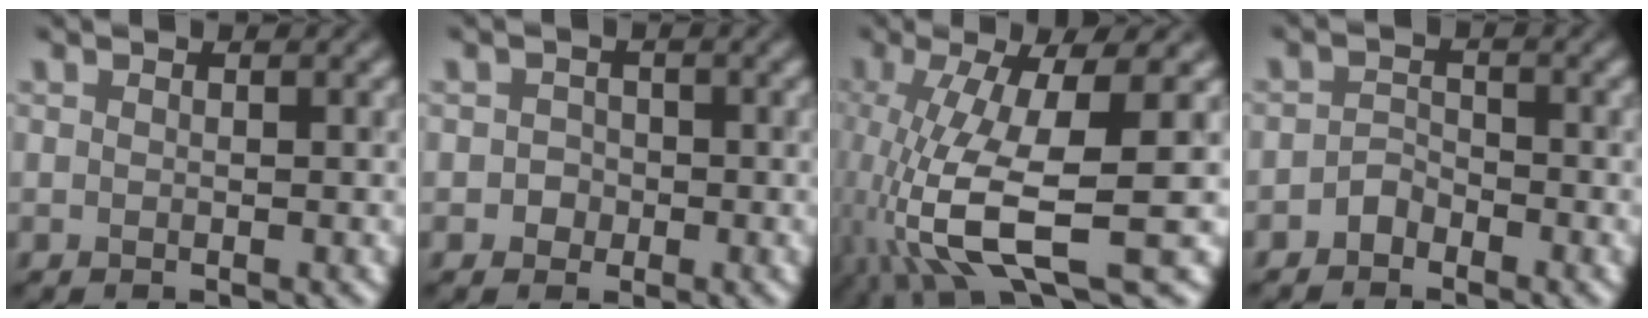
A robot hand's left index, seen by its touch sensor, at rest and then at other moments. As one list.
[{"total": 1.4, "force": [-0.2, 1.3, 0.1], "torque": [0.022, 0.004, -0.011]}, {"total": 10.7, "force": [-2.8, 3.4, 9.7], "torque": [-0.197, -0.019, -0.041]}, {"total": 1.3, "force": [-1.1, 0.7, 0.2], "torque": [-0.003, 0.012, -0.022]}]